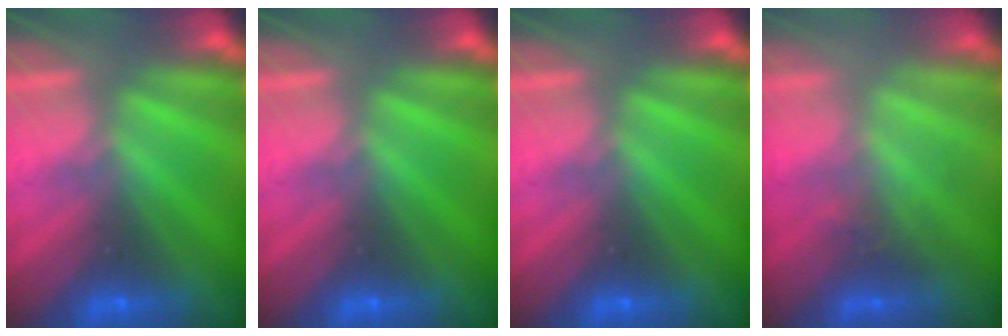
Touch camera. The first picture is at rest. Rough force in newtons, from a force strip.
{"total": 0.0}
{"total": 0.0}
{"total": 3.0}